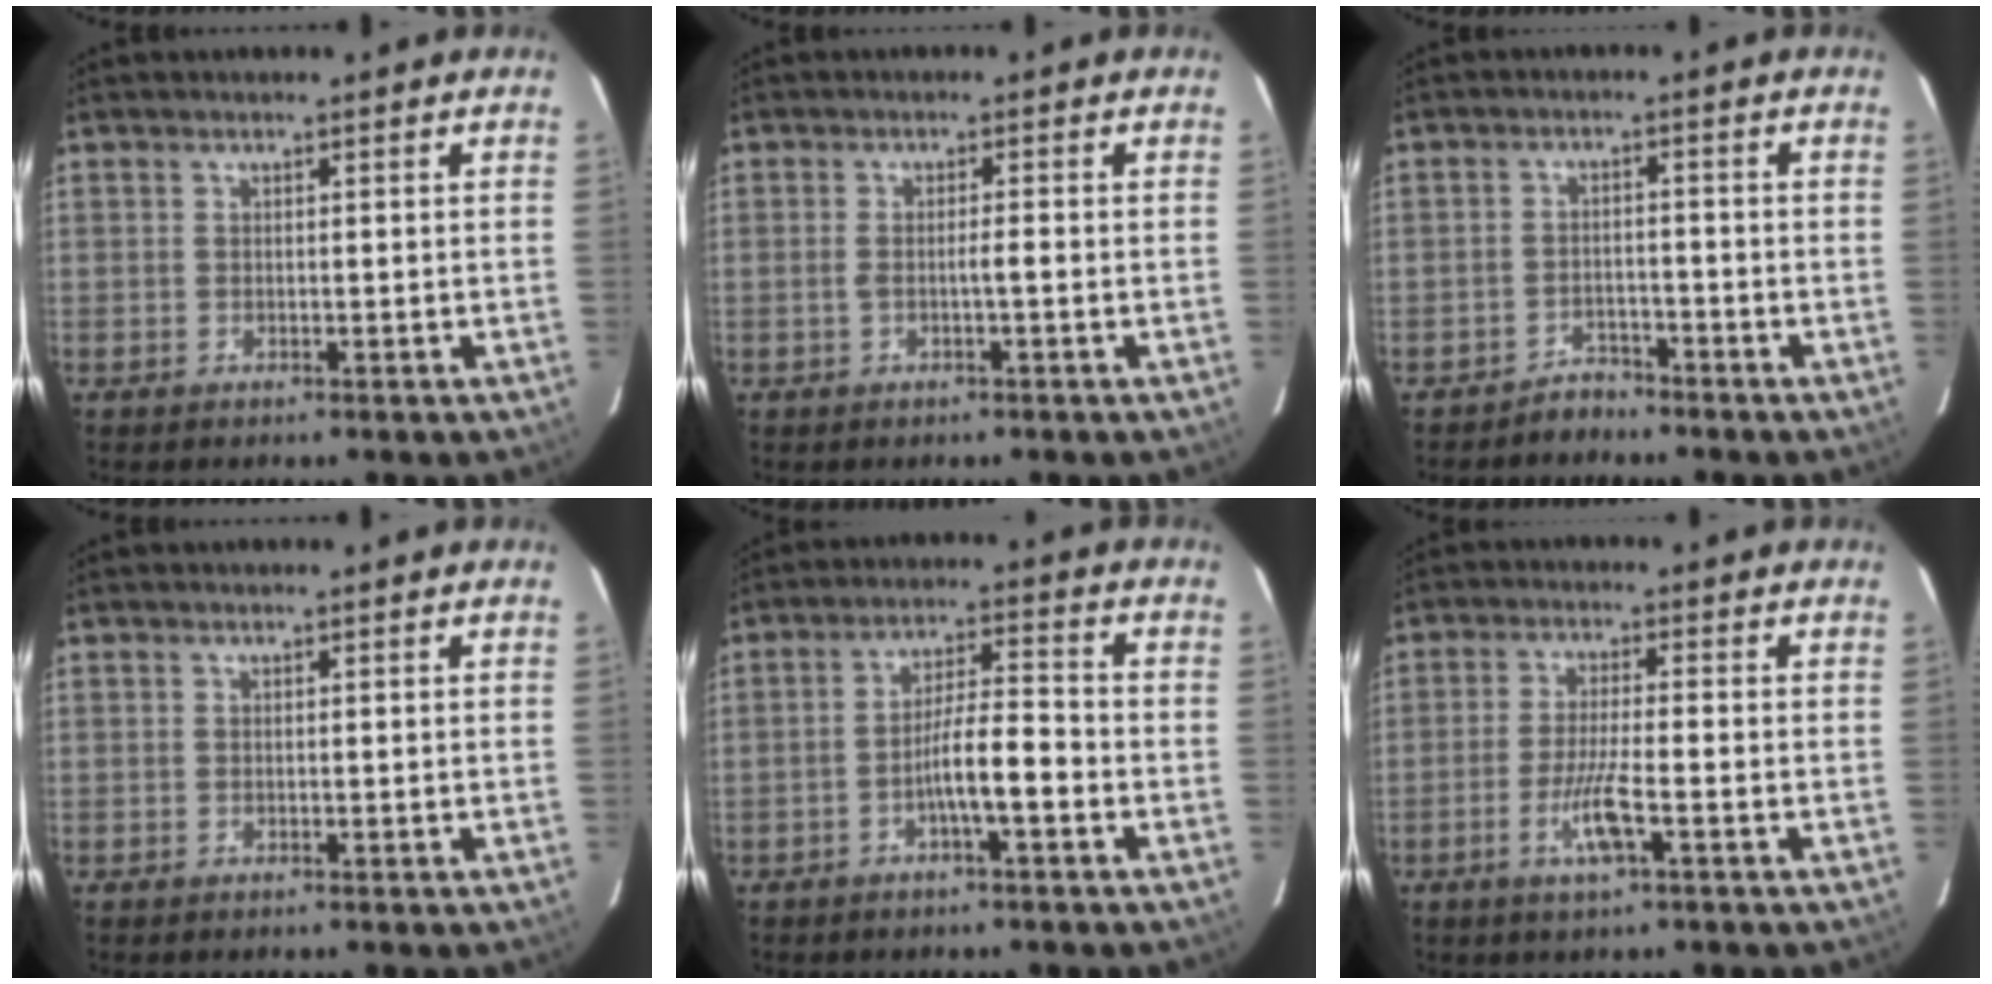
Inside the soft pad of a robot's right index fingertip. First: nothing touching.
{"total": 1.7, "force": [-0.5, 0.0, 1.7], "torque": [-0.030, 0.001, -0.009]}
{"total": 2.6, "force": [-2.4, 1.0, -0.2], "torque": [0.005, 0.002, -0.039]}
{"total": 0.0}
{"total": 6.5, "force": [-2.5, 0.8, 5.9], "torque": [-0.107, 0.014, -0.042]}
{"total": 5.6, "force": [-2.3, 0.2, 5.1], "torque": [-0.099, -0.008, -0.044]}